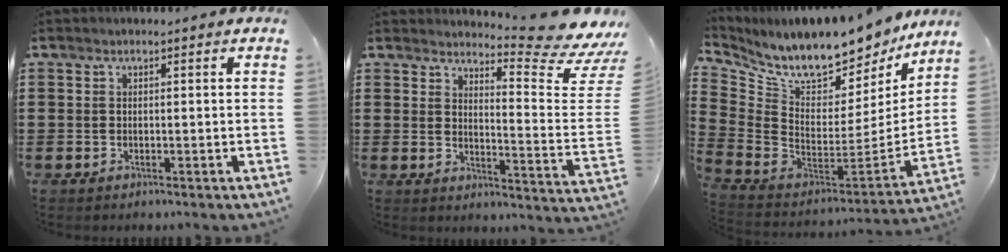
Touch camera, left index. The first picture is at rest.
{"total": 7.1, "force": [6.4, 0.0, 2.9], "torque": [-0.055, -0.065, 0.104]}
{"total": 10.0, "force": [9.0, 1.9, 3.8], "torque": [-0.099, -0.093, 0.149]}